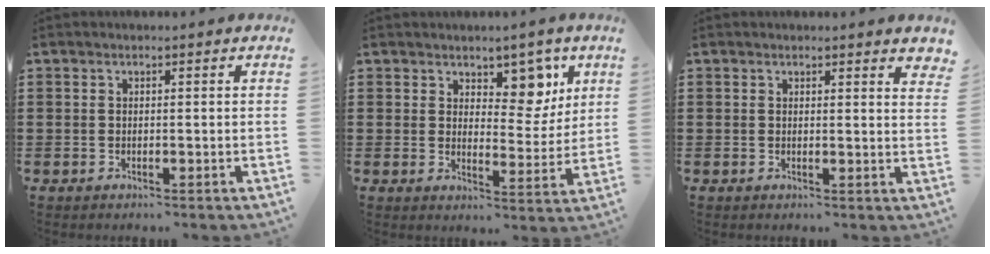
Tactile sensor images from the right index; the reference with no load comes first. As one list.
[{"total": 7.1, "force": [4.7, 4.1, 3.4], "torque": [-0.059, -0.016, 0.078]}, {"total": 1.2, "force": [1.2, 0.2, 0.2], "torque": [0.001, -0.002, 0.021]}]